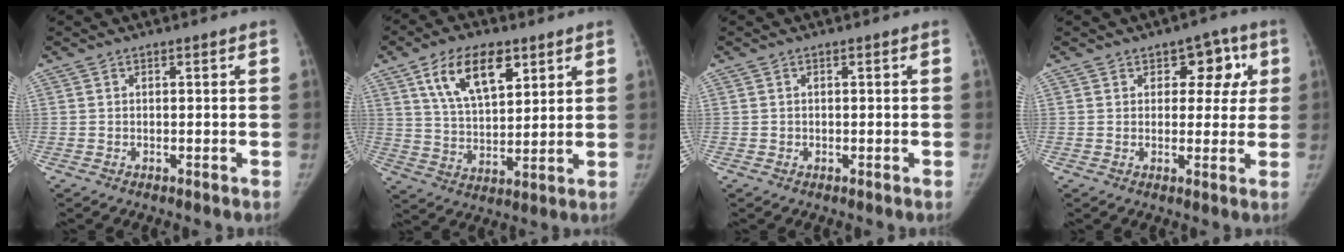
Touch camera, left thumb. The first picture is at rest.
{"total": 13.4, "force": [6.7, 6.8, 9.4], "torque": [-0.139, -0.025, 0.124]}
{"total": 0.6, "force": [-0.1, 0.6, 0.0], "torque": [0.003, 0.003, -0.003]}
{"total": 7.1, "force": [2.5, 5.0, 4.5], "torque": [-0.004, -0.004, 0.024]}